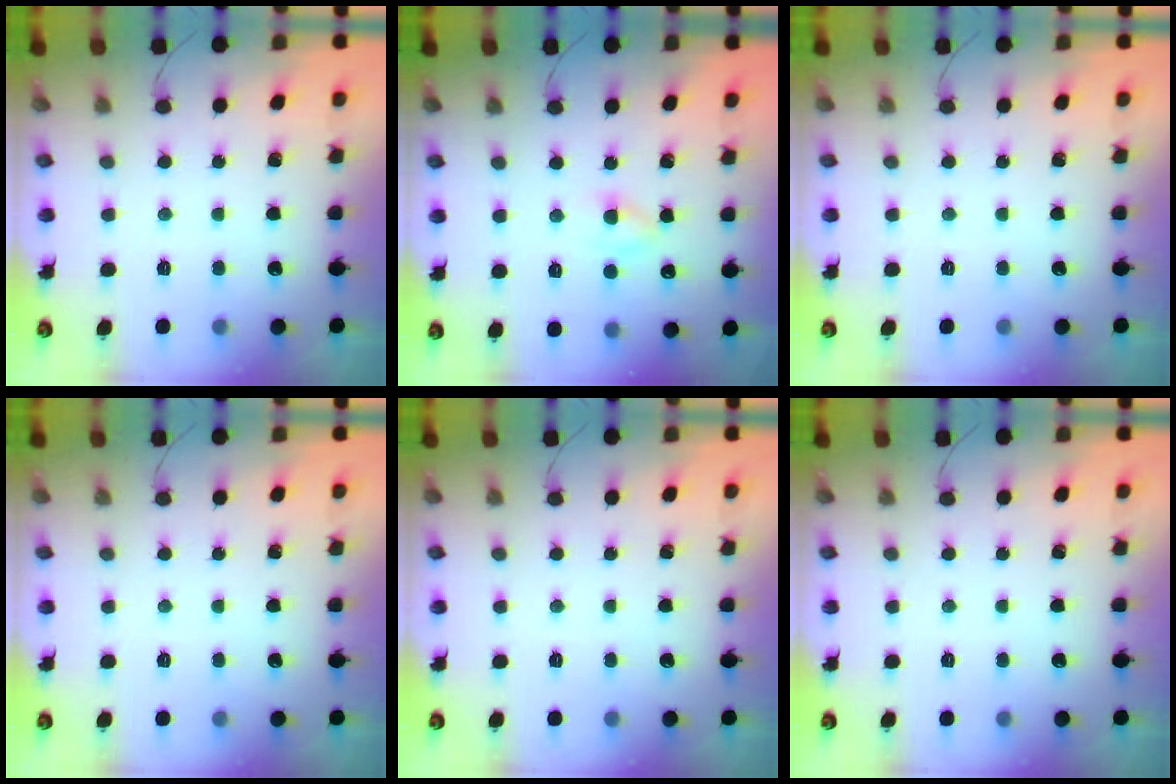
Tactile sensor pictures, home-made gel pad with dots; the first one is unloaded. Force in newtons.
{"total": 2.6, "press": 2.3, "slide": 1.1}
{"total": 0.0}
{"total": 0.0}
{"total": 0.0}
{"total": 0.0}